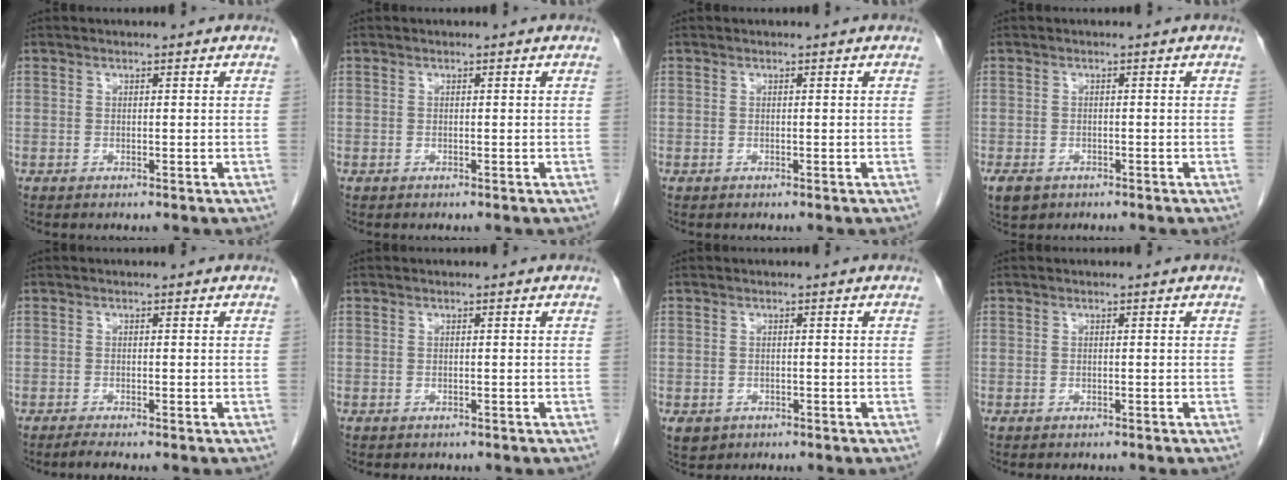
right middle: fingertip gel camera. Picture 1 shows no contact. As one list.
[{"total": 0.0}, {"total": 0.0}, {"total": 3.1, "force": [-1.9, 2.1, 1.4], "torque": [-0.028, -0.003, -0.026]}, {"total": 1.2, "force": [-1.0, -0.2, 0.6], "torque": [-0.021, -0.006, -0.020]}, {"total": 0.7, "force": [-0.6, 0.4, 0.0], "torque": [-0.011, 0.000, -0.008]}, {"total": 2.8, "force": [-1.5, 2.3, 0.9], "torque": [-0.013, -0.001, -0.016]}, {"total": 0.8, "force": [-0.7, 0.3, 0.1], "torque": [-0.009, -0.001, -0.010]}]